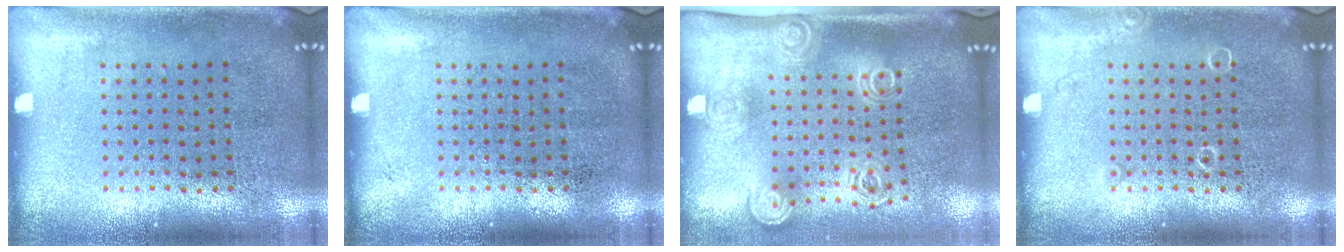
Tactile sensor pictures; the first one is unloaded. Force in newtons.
{"total": 0.0}
{"total": 2.0, "press": 1.5, "slide": 1.3}
{"total": 0.5, "press": 0.5, "slide": 0.1}